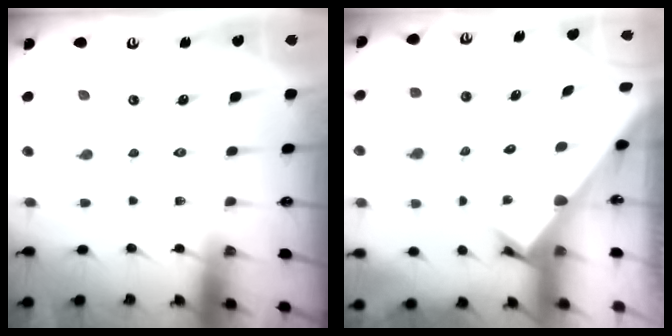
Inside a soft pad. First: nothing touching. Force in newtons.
{"total": 2.5, "press": 2.5, "slide": 0.3}